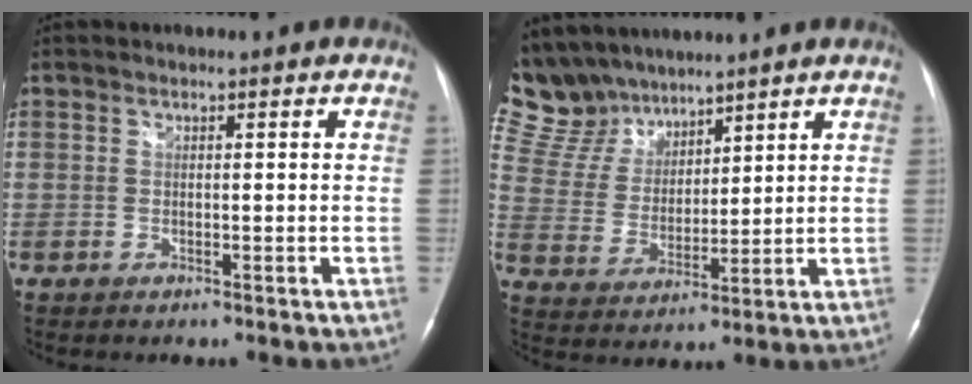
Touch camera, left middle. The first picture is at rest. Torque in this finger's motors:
{"motor_torque": [0.65, -0.65, 0.02, -0.06]}